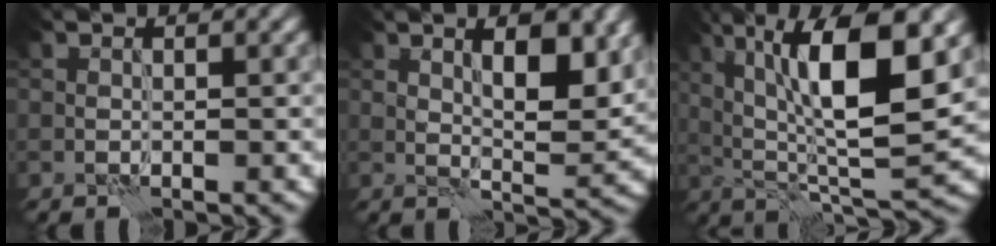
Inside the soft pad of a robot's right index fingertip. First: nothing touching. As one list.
[{"total": 5.9, "force": [2.1, 2.0, 5.1], "torque": [-0.072, 0.000, 0.035]}, {"total": 11.9, "force": [3.6, 3.3, 10.9], "torque": [-0.180, 0.004, 0.065]}]